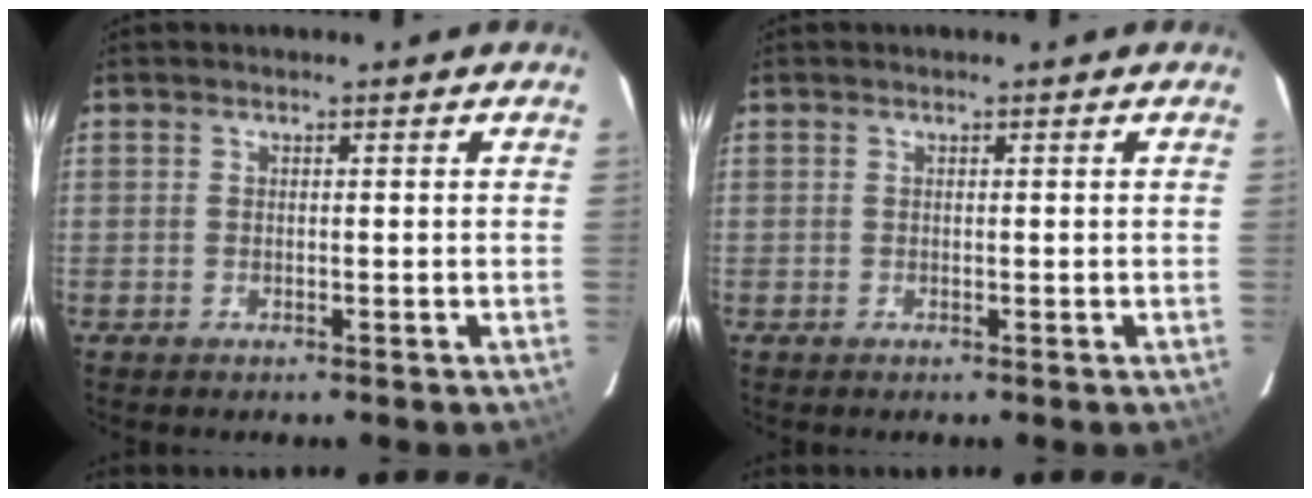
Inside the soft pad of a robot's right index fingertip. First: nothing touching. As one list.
[{"total": 0.0}]